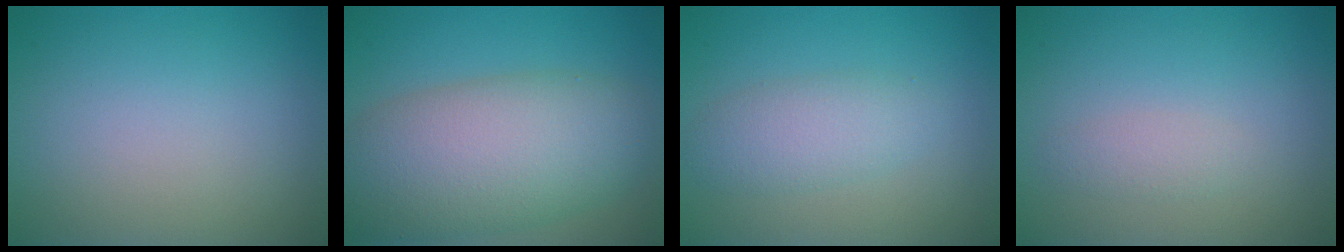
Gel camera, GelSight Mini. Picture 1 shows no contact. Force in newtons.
{"total": 10.0, "press": 10.0, "slide": 0.3}
{"total": 3.1, "press": 3.1, "slide": 0.0}
{"total": 1.1, "press": 1.1, "slide": 0.0}